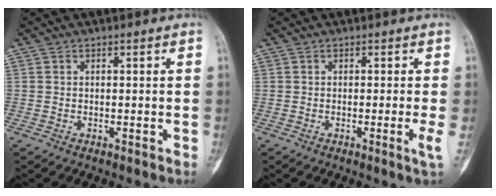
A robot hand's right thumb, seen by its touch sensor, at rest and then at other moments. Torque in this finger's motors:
{"motor_torque": [-0.04, -0.29, 0.28, -0.02, -0.07]}